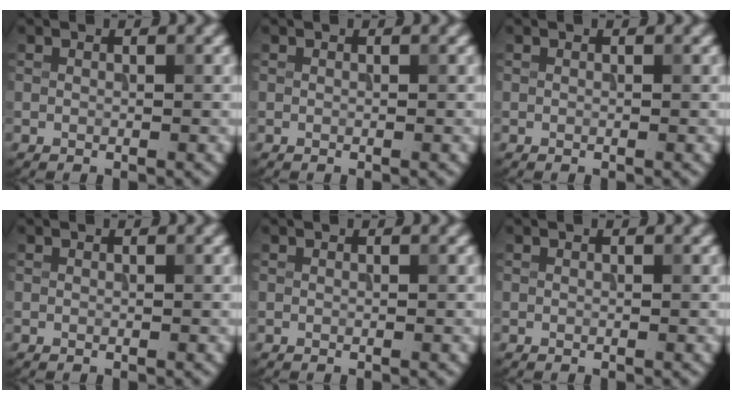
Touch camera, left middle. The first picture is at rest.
{"total": 0.0}
{"total": 0.0}
{"total": 0.0}
{"total": 0.0}
{"total": 0.0}